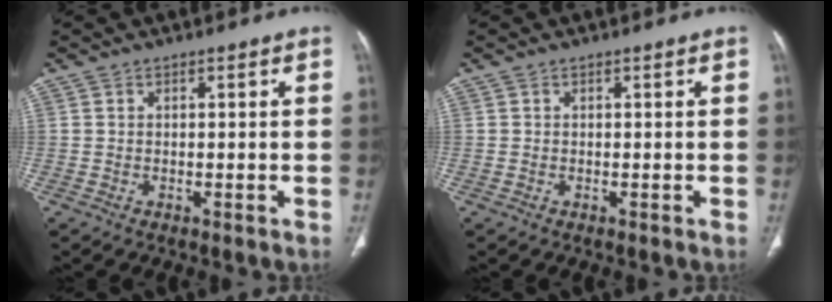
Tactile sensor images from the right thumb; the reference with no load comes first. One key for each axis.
{"total": 0.0}